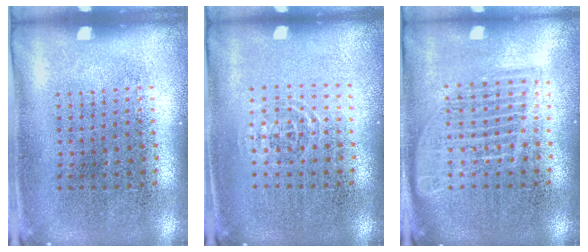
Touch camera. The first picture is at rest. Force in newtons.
{"total": 0.8, "press": 0.5, "slide": 0.6}
{"total": 1.6, "press": 1.4, "slide": 0.8}